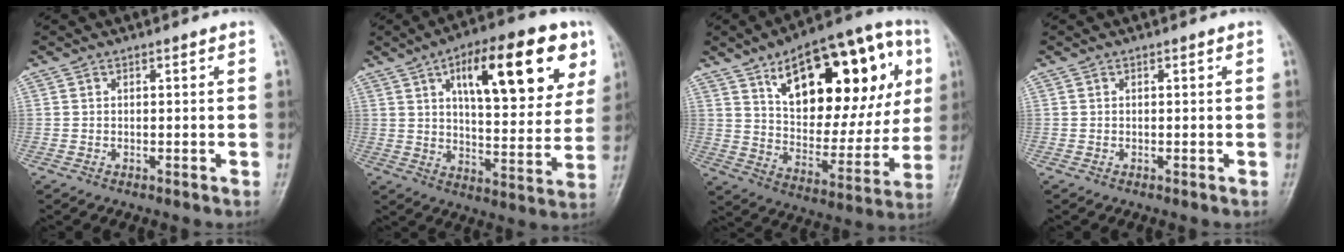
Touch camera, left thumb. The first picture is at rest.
{"total": 22.4, "force": [9.7, 9.1, 18.1], "torque": [-0.218, -0.016, 0.142]}
{"total": 28.6, "force": [10.9, 13.7, 22.6], "torque": [-0.279, -0.002, 0.168]}
{"total": 0.0}